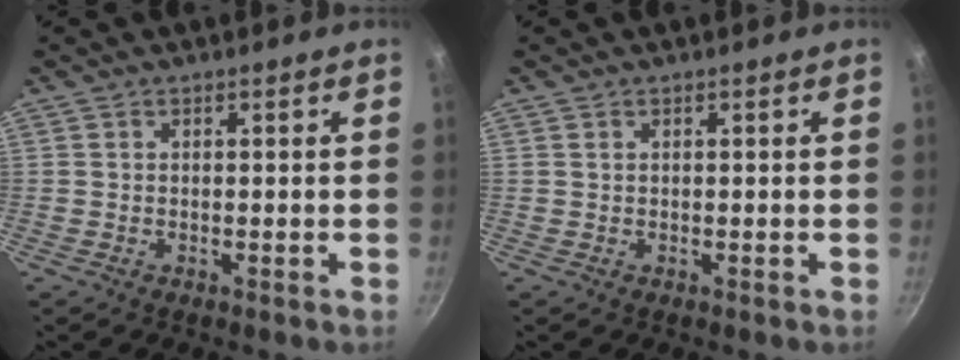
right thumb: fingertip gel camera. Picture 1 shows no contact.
{"total": 0.0}